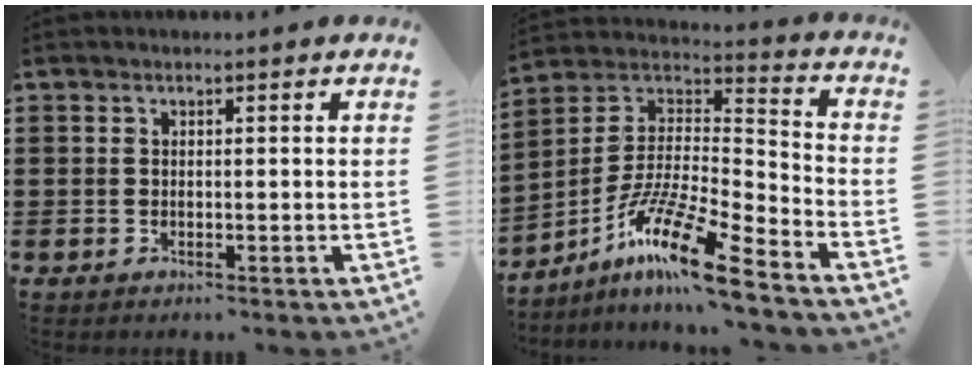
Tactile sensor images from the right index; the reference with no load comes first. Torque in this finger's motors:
{"motor_torque": [0.03, 0.10, 0.49, 0.13]}